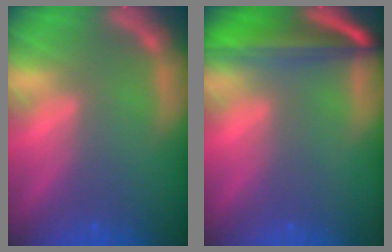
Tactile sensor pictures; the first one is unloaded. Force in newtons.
{"total": 8.5}